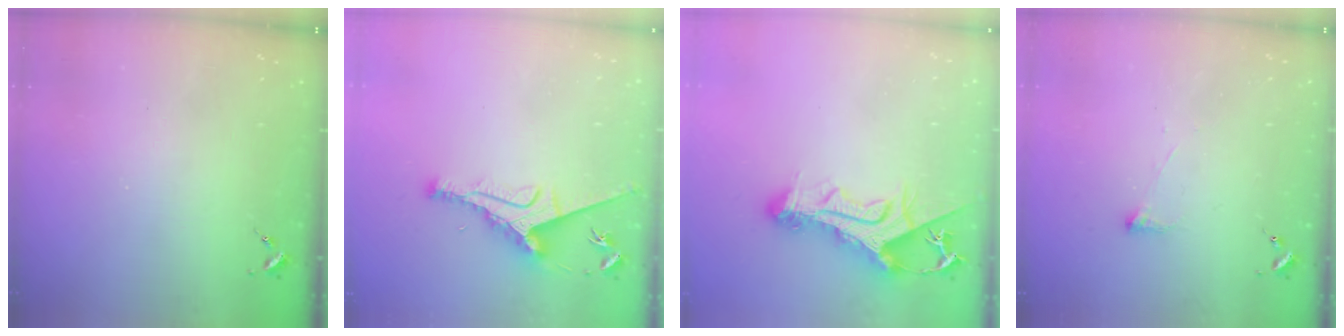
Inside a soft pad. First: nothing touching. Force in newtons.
{"total": 9.6, "press": 9.6, "slide": 0.7}
{"total": 13.9, "press": 13.9, "slide": 1.2}
{"total": 2.8, "press": 2.7, "slide": 0.7}